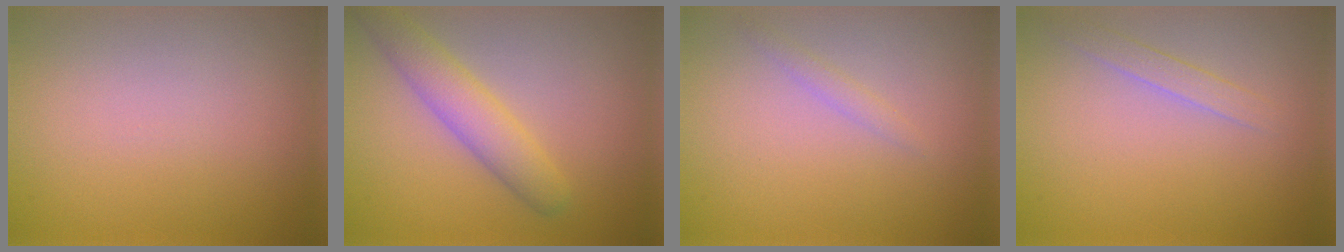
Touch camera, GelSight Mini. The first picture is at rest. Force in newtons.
{"total": 3.9, "press": 3.9, "slide": 0.2}
{"total": 1.0, "press": 1.0, "slide": 0.0}
{"total": 1.3, "press": 1.3, "slide": 0.1}